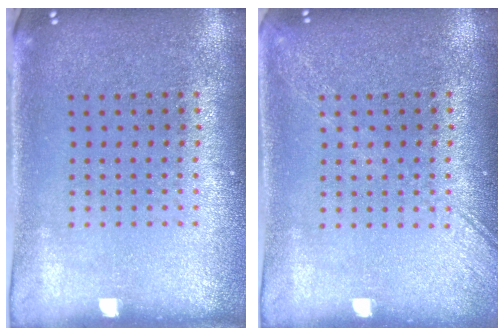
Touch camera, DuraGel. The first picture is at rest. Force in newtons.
{"total": 1.8, "press": 1.8, "slide": 0.2}